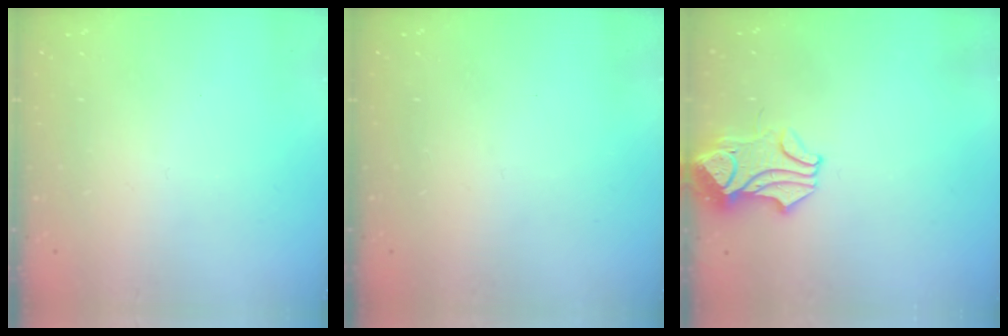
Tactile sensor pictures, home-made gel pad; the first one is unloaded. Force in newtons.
{"total": 0.0}
{"total": 1.3, "press": 0.2, "slide": 1.3}